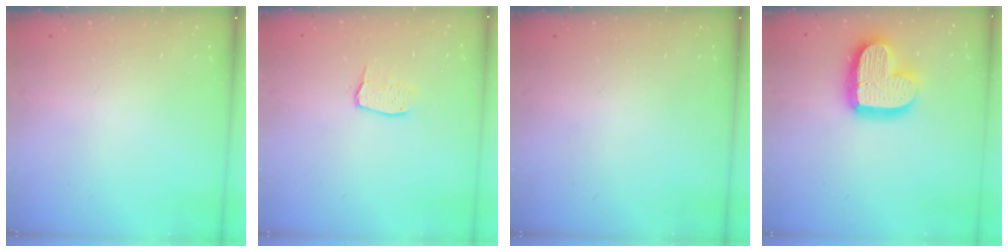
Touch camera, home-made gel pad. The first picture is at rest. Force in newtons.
{"total": 3.0, "press": 3.0, "slide": 0.2}
{"total": 0.0}
{"total": 17.8, "press": 17.8, "slide": 1.3}